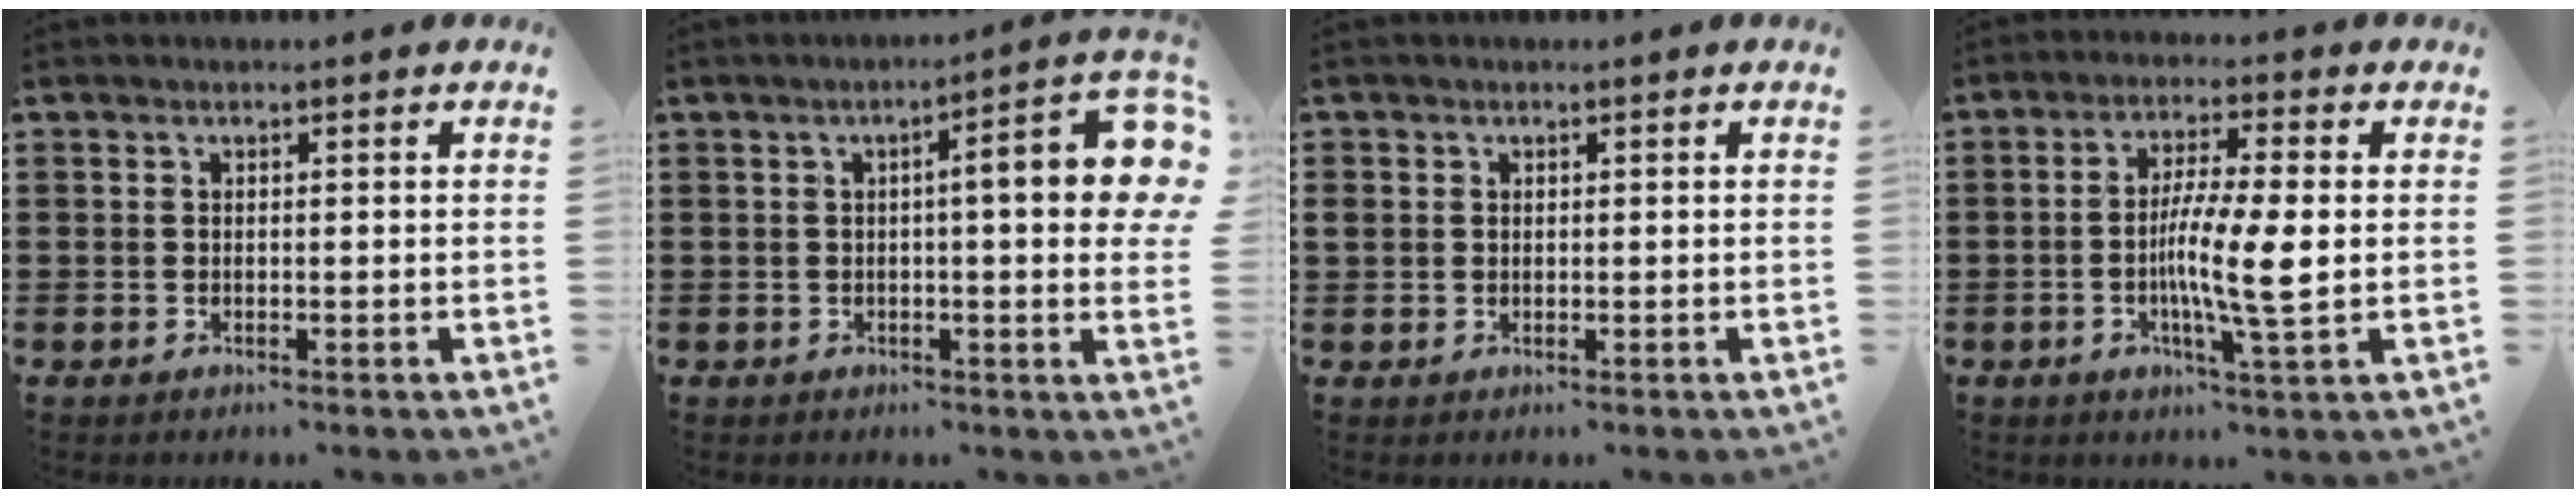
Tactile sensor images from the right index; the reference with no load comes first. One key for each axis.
{"total": 9.0, "fx": 1.7, "fy": 1.5, "fz": 8.8, "tx": -0.126, "ty": -0.006, "tz": 0.022}
{"total": 1.2, "fx": 0.2, "fy": 1.1, "fz": 0.3, "tx": -0.008, "ty": 0.006, "tz": 0.003}
{"total": 8.7, "fx": -0.8, "fy": 0.7, "fz": 8.7, "tx": -0.149, "ty": -0.004, "tz": -0.015}